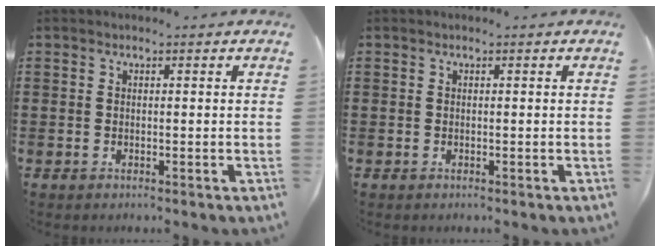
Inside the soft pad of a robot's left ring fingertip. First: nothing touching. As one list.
[{"total": 0.0}]